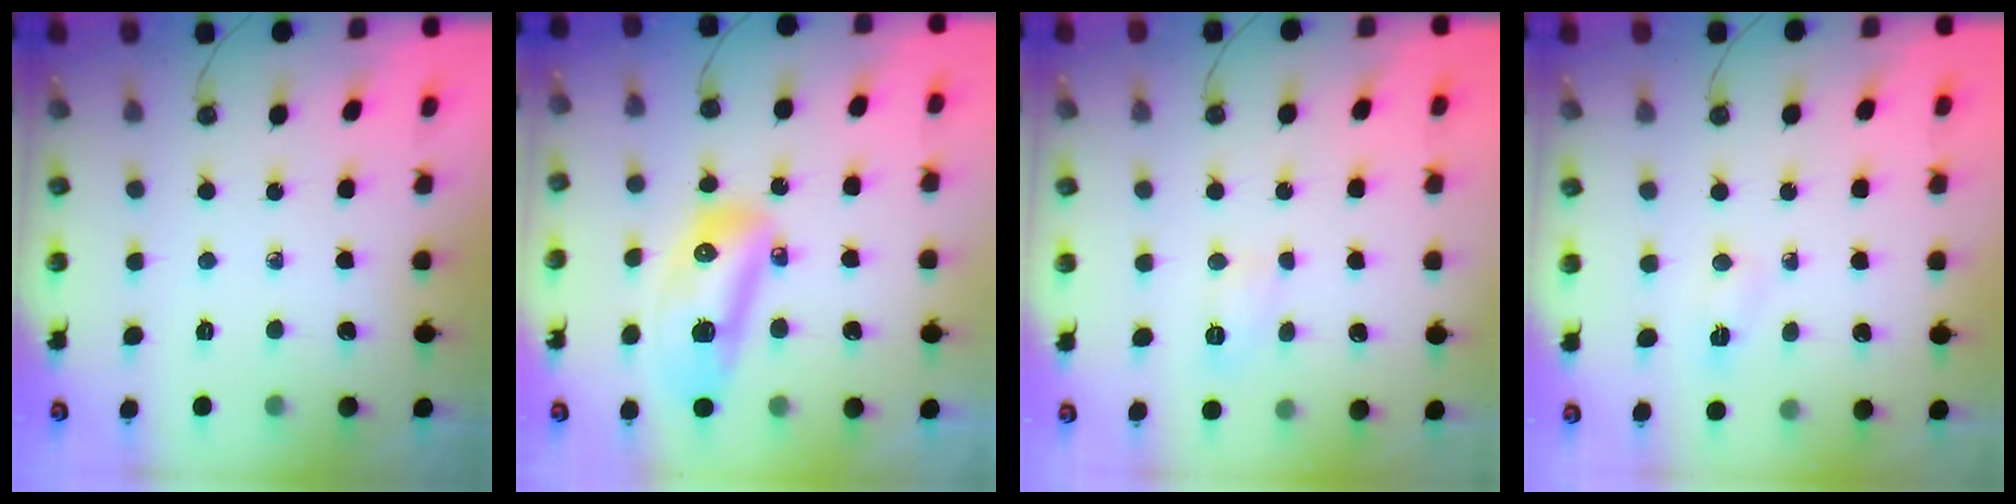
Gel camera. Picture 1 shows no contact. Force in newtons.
{"total": 14.6, "press": 14.5, "slide": 1.7}
{"total": 5.6, "press": 5.6, "slide": 0.6}
{"total": 2.9, "press": 2.9, "slide": 0.4}